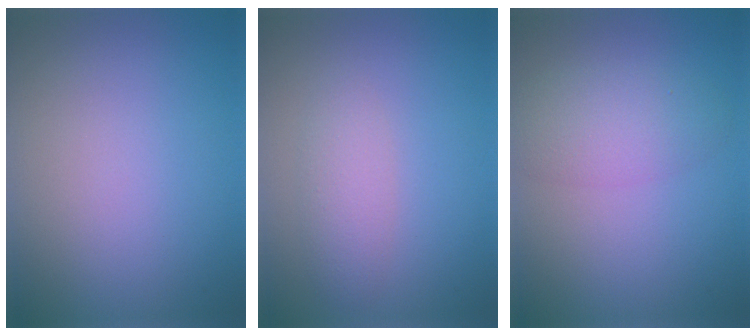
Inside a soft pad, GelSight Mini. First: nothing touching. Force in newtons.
{"total": 2.1, "press": 2.1, "slide": 0.1}
{"total": 2.4, "press": 2.4, "slide": 0.2}